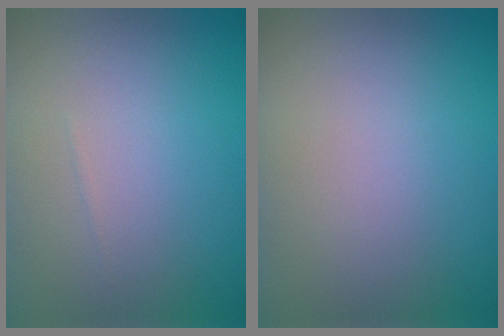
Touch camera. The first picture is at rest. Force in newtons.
{"total": 0.0}